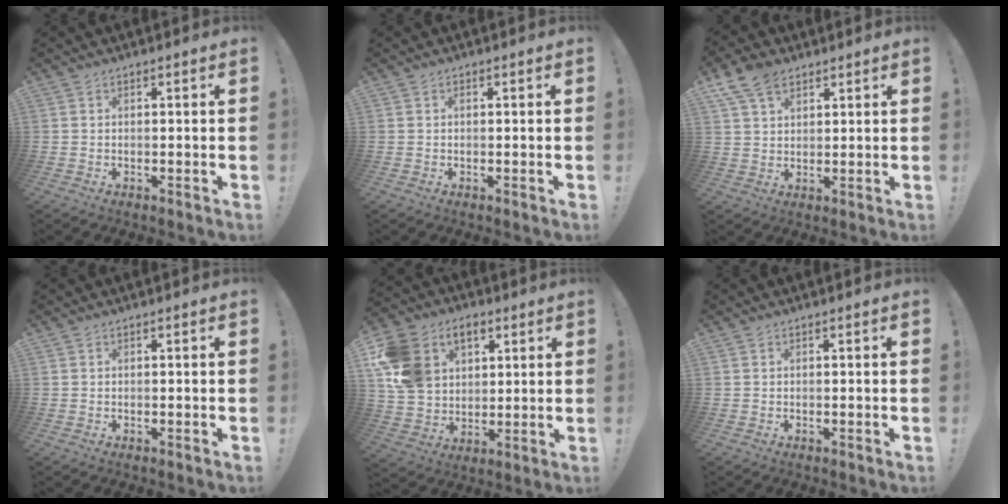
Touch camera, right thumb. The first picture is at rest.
{"total": 0.0}
{"total": 8.6, "force": [5.3, 5.2, 4.4], "torque": [-0.086, -0.011, 0.107]}
{"total": 0.0}
{"total": 17.7, "force": [6.6, 13.6, 9.3], "torque": [-0.168, -0.020, 0.129]}
{"total": 0.0}